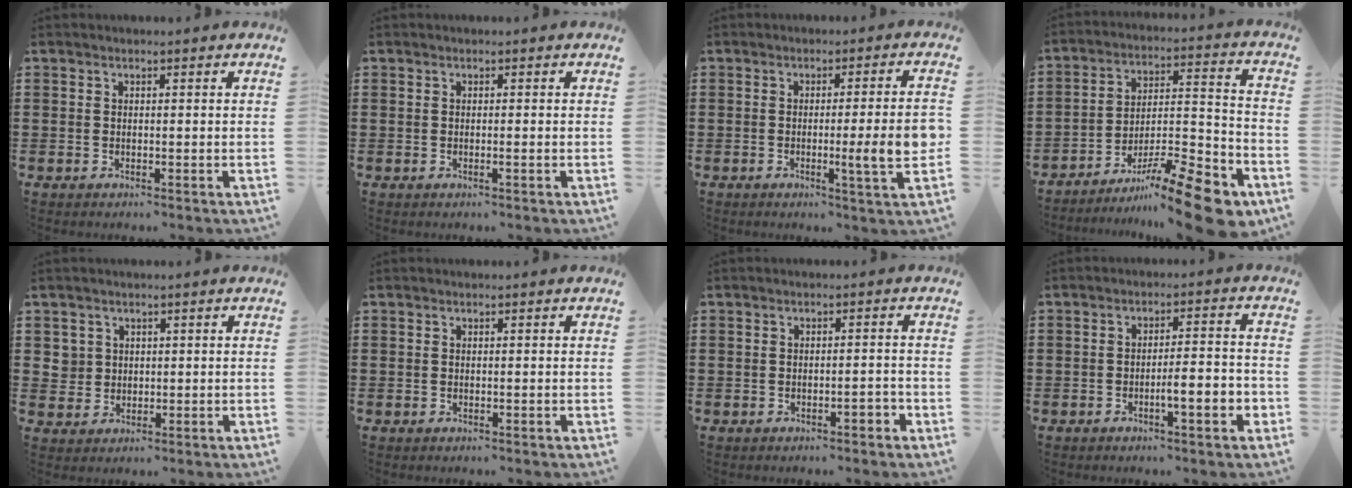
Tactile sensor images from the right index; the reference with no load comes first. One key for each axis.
{"total": 0.6, "fx": -0.1, "fy": -0.1, "fz": 0.6, "tx": -0.009, "ty": -0.002, "tz": -0.003}
{"total": 7.7, "fx": -1.2, "fy": 0.1, "fz": 7.6, "tx": -0.109, "ty": -0.022, "tz": -0.021}
{"total": 14.5, "fx": -10.9, "fy": 2.4, "fz": 9.2, "tx": -0.118, "ty": 0.049, "tz": -0.190}
{"total": 2.7, "fx": 1.0, "fy": 2.5, "fz": 0.3, "tx": -0.020, "ty": 0.010, "tz": 0.019}
{"total": 0.0}
{"total": 1.9, "fx": -1.1, "fy": 0.3, "fz": 1.4, "tx": -0.025, "ty": 0.000, "tz": -0.022}
{"total": 5.1, "fx": -2.0, "fy": 0.6, "fz": 4.6, "tx": -0.075, "ty": -0.002, "tz": -0.035}